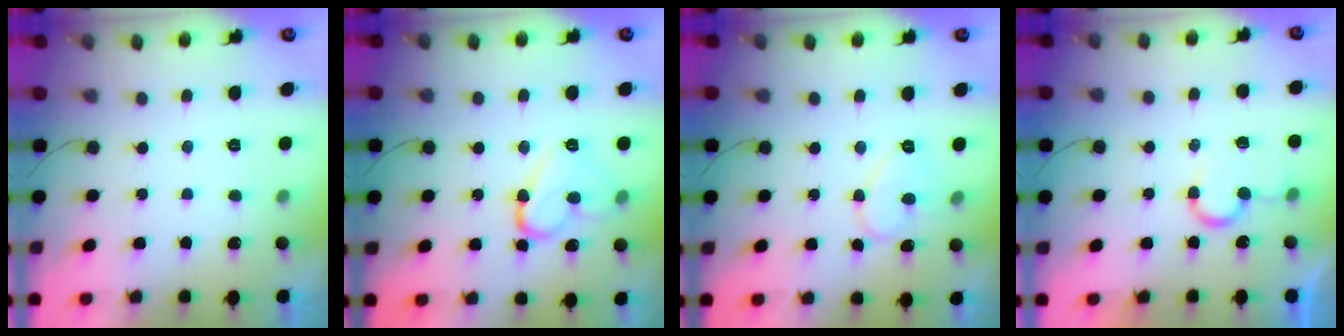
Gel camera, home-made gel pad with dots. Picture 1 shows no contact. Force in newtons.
{"total": 12.6, "press": 12.5, "slide": 1.4}
{"total": 8.8, "press": 8.7, "slide": 0.4}
{"total": 7.6, "press": 7.6, "slide": 0.6}